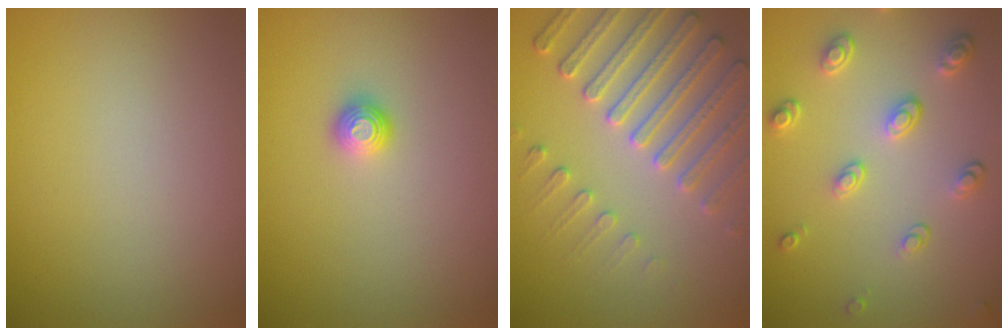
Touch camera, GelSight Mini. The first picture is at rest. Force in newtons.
{"total": 1.1, "press": 1.0, "slide": 0.2}
{"total": 5.0, "press": 4.5, "slide": 2.0}
{"total": 3.3, "press": 2.8, "slide": 1.7}